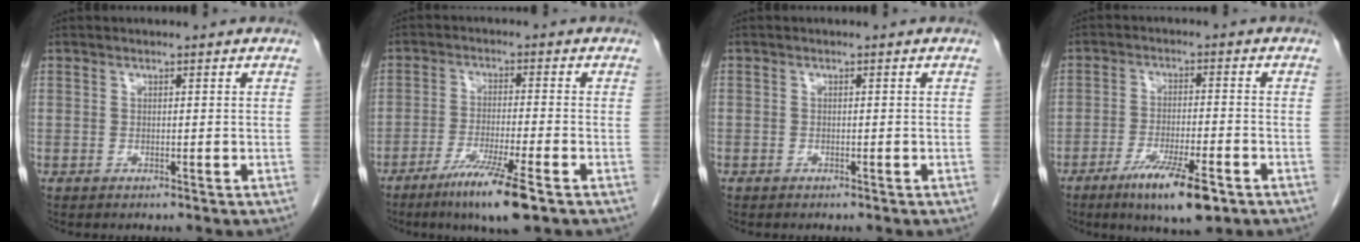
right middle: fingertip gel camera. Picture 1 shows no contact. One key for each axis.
{"total": 8.7, "fx": -5.4, "fy": -0.2, "fz": 6.8, "tx": -0.126, "ty": -0.024, "tz": -0.093}
{"total": 0.6, "fx": -0.4, "fy": 0.4, "fz": 0.0, "tx": -0.006, "ty": 0.003, "tz": -0.010}
{"total": 9.5, "fx": -5.7, "fy": 1.4, "fz": 7.4, "tx": -0.131, "ty": -0.017, "tz": -0.091}